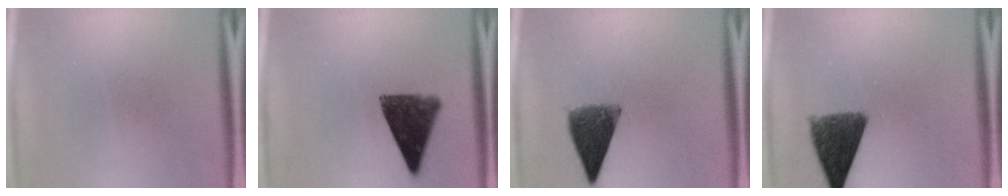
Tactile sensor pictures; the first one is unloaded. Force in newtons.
{"total": 11.1}
{"total": 8.3}
{"total": 9.7}